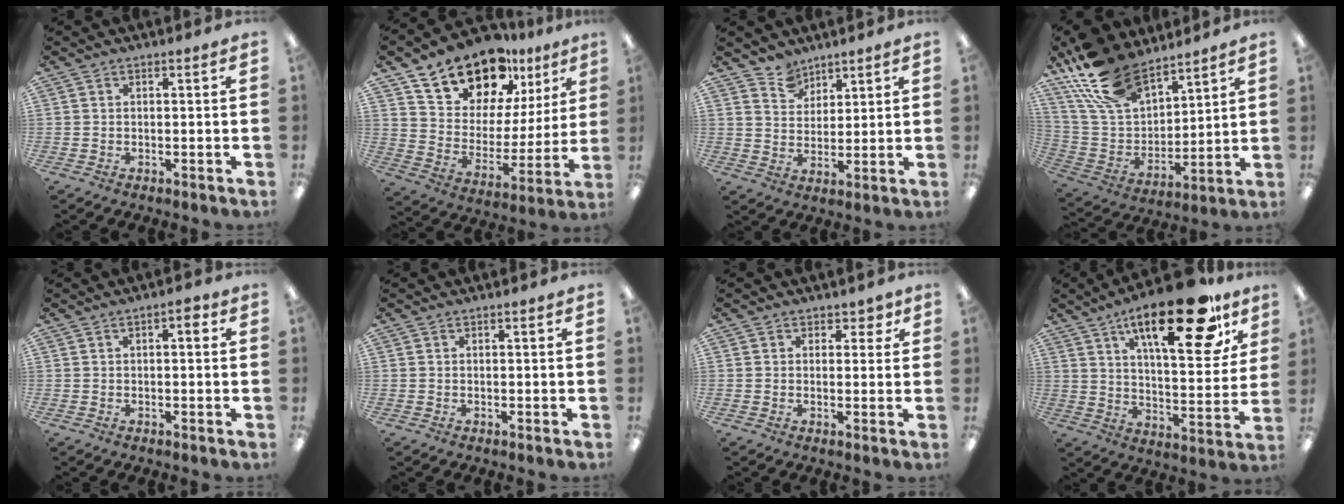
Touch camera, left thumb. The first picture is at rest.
{"total": 17.5, "force": [14.6, 8.5, 4.7], "torque": [-0.100, -0.108, 0.268]}
{"total": 6.3, "force": [5.3, 3.5, 0.0], "torque": [-0.009, -0.034, 0.102]}
{"total": 19.6, "force": [14.3, 9.7, 9.2], "torque": [-0.202, -0.068, 0.270]}
{"total": 2.4, "force": [0.6, 0.9, 2.1], "torque": [-0.026, -0.001, 0.006]}
{"total": 0.0}
{"total": 2.6, "force": [1.4, 2.0, 0.8], "torque": [0.007, -0.003, 0.021]}
{"total": 24.3, "force": [14.0, 8.4, 18.0], "torque": [-0.257, -0.072, 0.217]}